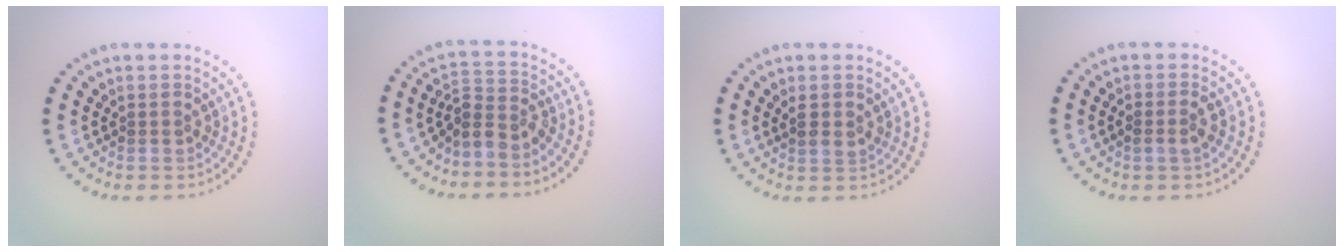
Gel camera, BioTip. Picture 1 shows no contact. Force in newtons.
{"total": 2.6, "press": 1.9, "slide": 1.8}
{"total": 1.3, "press": 1.2, "slide": 0.5}
{"total": 1.4, "press": 1.4, "slide": 0.3}